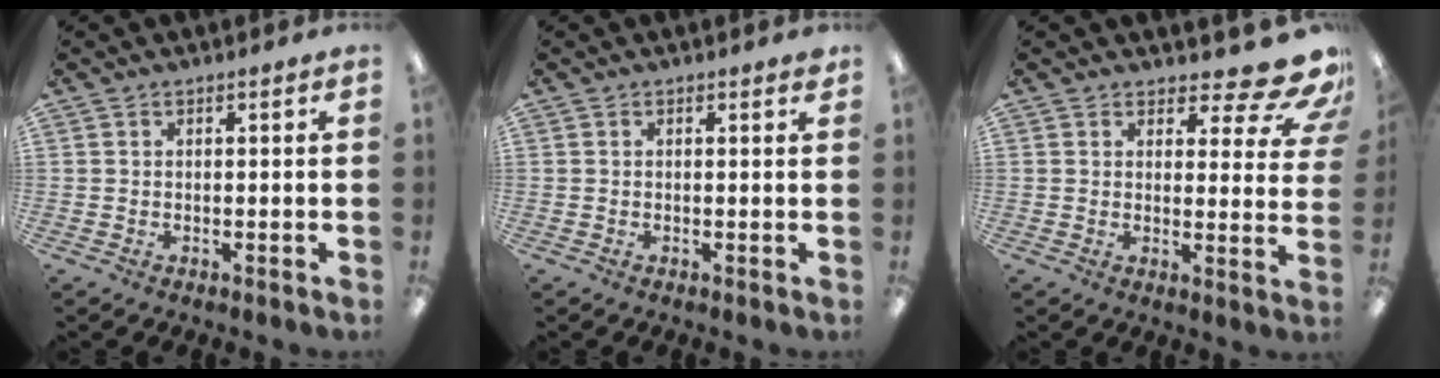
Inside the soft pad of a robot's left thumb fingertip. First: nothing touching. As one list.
[{"total": 0.5, "force": [0.5, 0.1, 0.3], "torque": [0.001, -0.002, 0.006]}, {"total": 10.4, "force": [7.8, 3.1, 6.1], "torque": [-0.068, -0.061, 0.137]}]